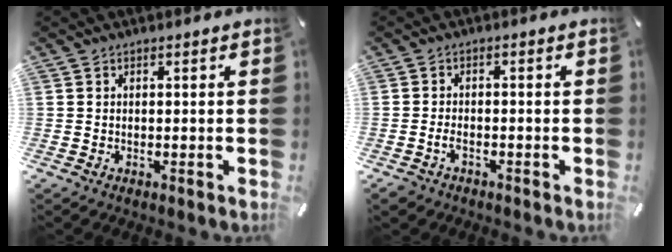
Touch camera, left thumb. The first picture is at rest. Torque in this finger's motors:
{"motor_torque": [-0.17, -0.20, 0.30, 0.28, 0.01]}